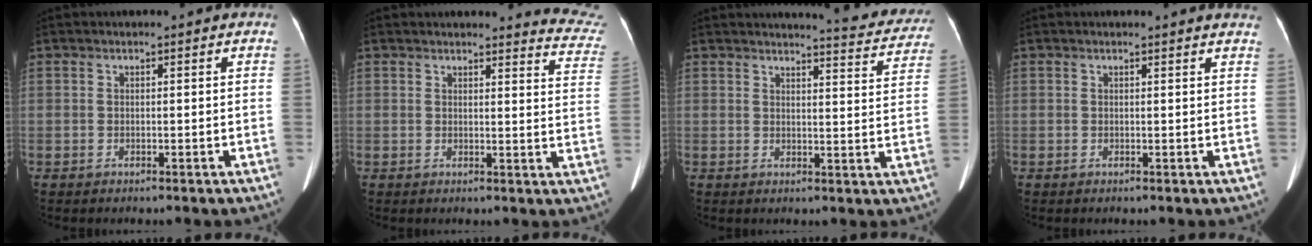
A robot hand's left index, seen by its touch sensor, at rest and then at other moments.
{"total": 9.9, "force": [9.9, 1.2, 0.7], "torque": [0.029, -0.065, 0.070]}
{"total": 10.5, "force": [10.2, 1.1, 2.3], "torque": [-0.017, -0.035, 0.099]}
{"total": 5.6, "force": [5.5, 0.4, 1.1], "torque": [-0.008, -0.002, 0.035]}